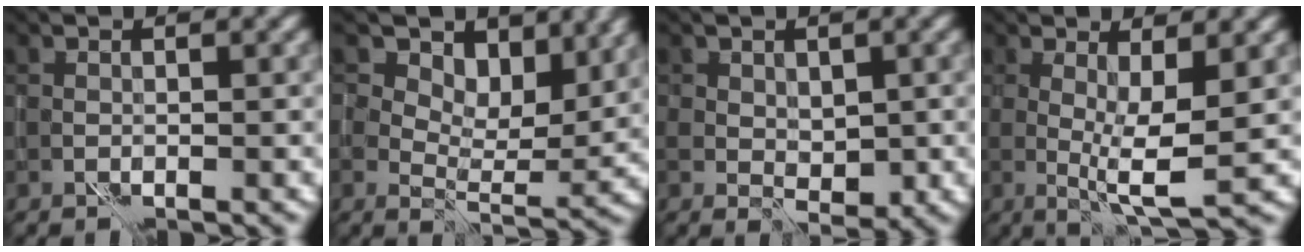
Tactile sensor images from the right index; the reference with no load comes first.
{"total": 7.9, "force": [4.8, 4.3, 4.5], "torque": [-0.065, 0.000, 0.062]}
{"total": 3.5, "force": [0.4, 2.6, 2.2], "torque": [-0.038, -0.009, 0.011]}
{"total": 4.7, "force": [0.3, 0.9, 4.6], "torque": [-0.078, -0.010, 0.006]}